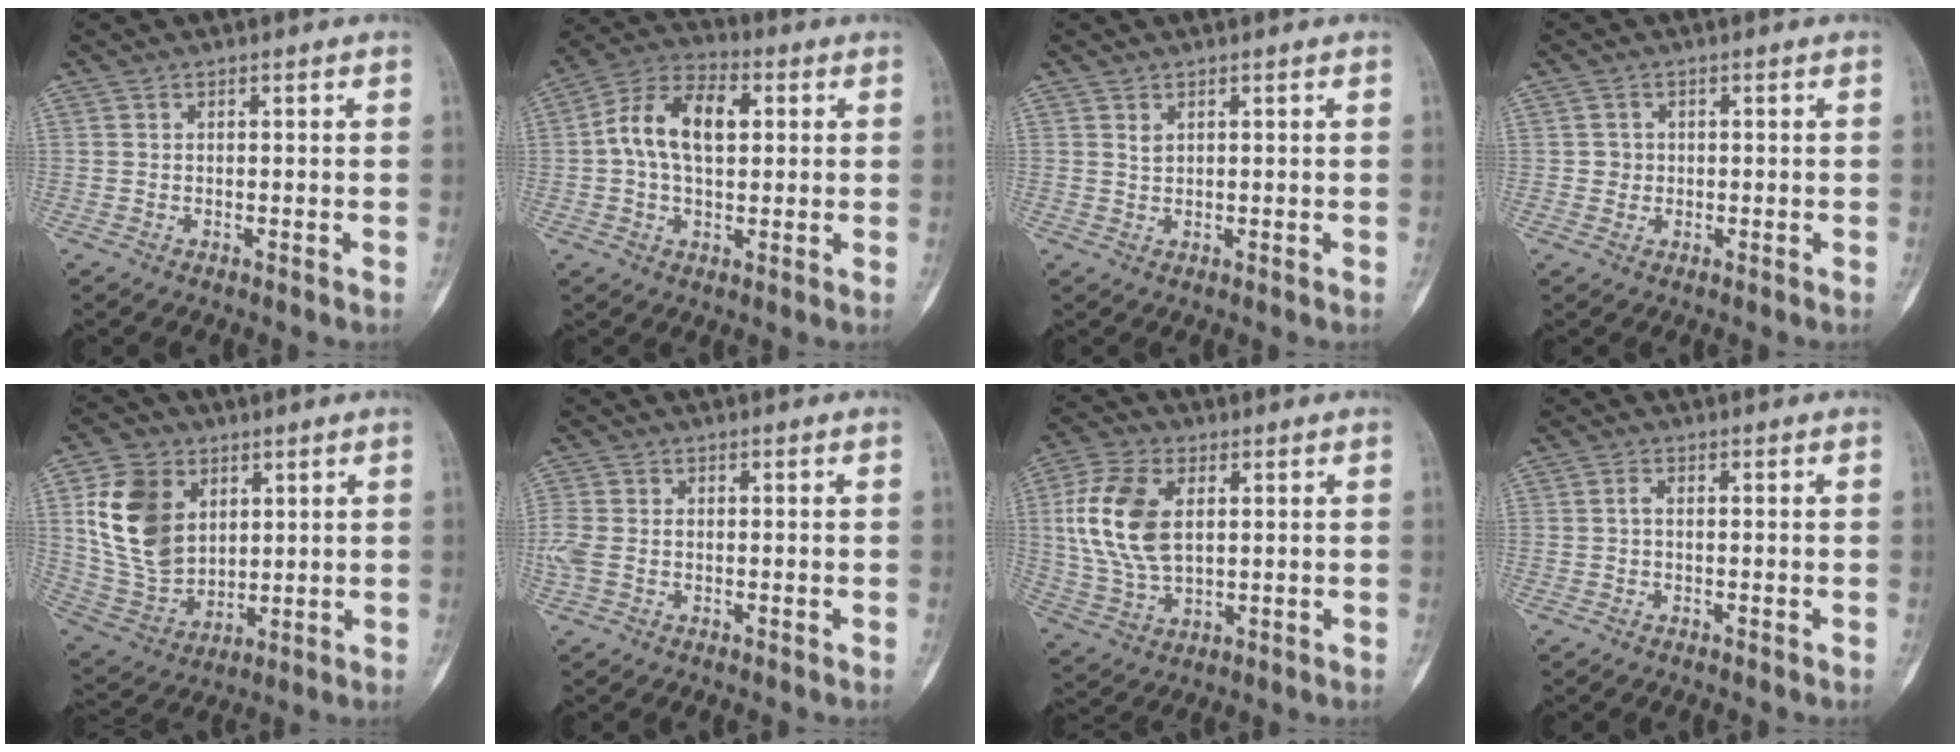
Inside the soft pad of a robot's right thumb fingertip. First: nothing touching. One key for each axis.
{"total": 12.5, "fx": 1.7, "fy": 7.5, "fz": 9.8, "tx": -0.170, "ty": 0.026, "tz": 0.022}
{"total": 0.9, "fx": 0.6, "fy": 0.5, "fz": 0.5, "tx": -0.002, "ty": -0.002, "tz": 0.015}
{"total": 1.6, "fx": 0.0, "fy": 1.6, "fz": 0.3, "tx": 0.004, "ty": 0.005, "tz": -0.001}
{"total": 15.9, "fx": 4.6, "fy": 11.7, "fz": 9.7, "tx": -0.156, "ty": -0.015, "tz": 0.103}
{"total": 4.6, "fx": -0.9, "fy": 3.1, "fz": 3.3, "tx": -0.098, "ty": 0.007, "tz": -0.019}
{"total": 13.7, "fx": 2.5, "fy": 8.2, "fz": 10.7, "tx": -0.218, "ty": 0.000, "tz": 0.051}
{"total": 0.9, "fx": -0.2, "fy": 0.4, "fz": 0.8, "tx": -0.012, "ty": 0.003, "tz": -0.006}